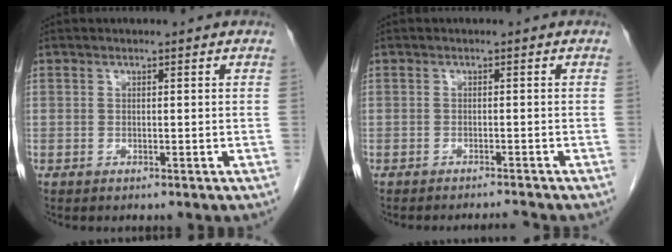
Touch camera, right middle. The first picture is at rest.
{"total": 2.5, "force": [-2.3, -1.0, 0.1], "torque": [0.000, -0.009, -0.033]}